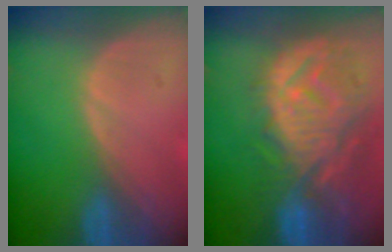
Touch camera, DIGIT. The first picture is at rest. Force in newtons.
{"total": 12.4, "press": 11.0, "slide": 5.7}